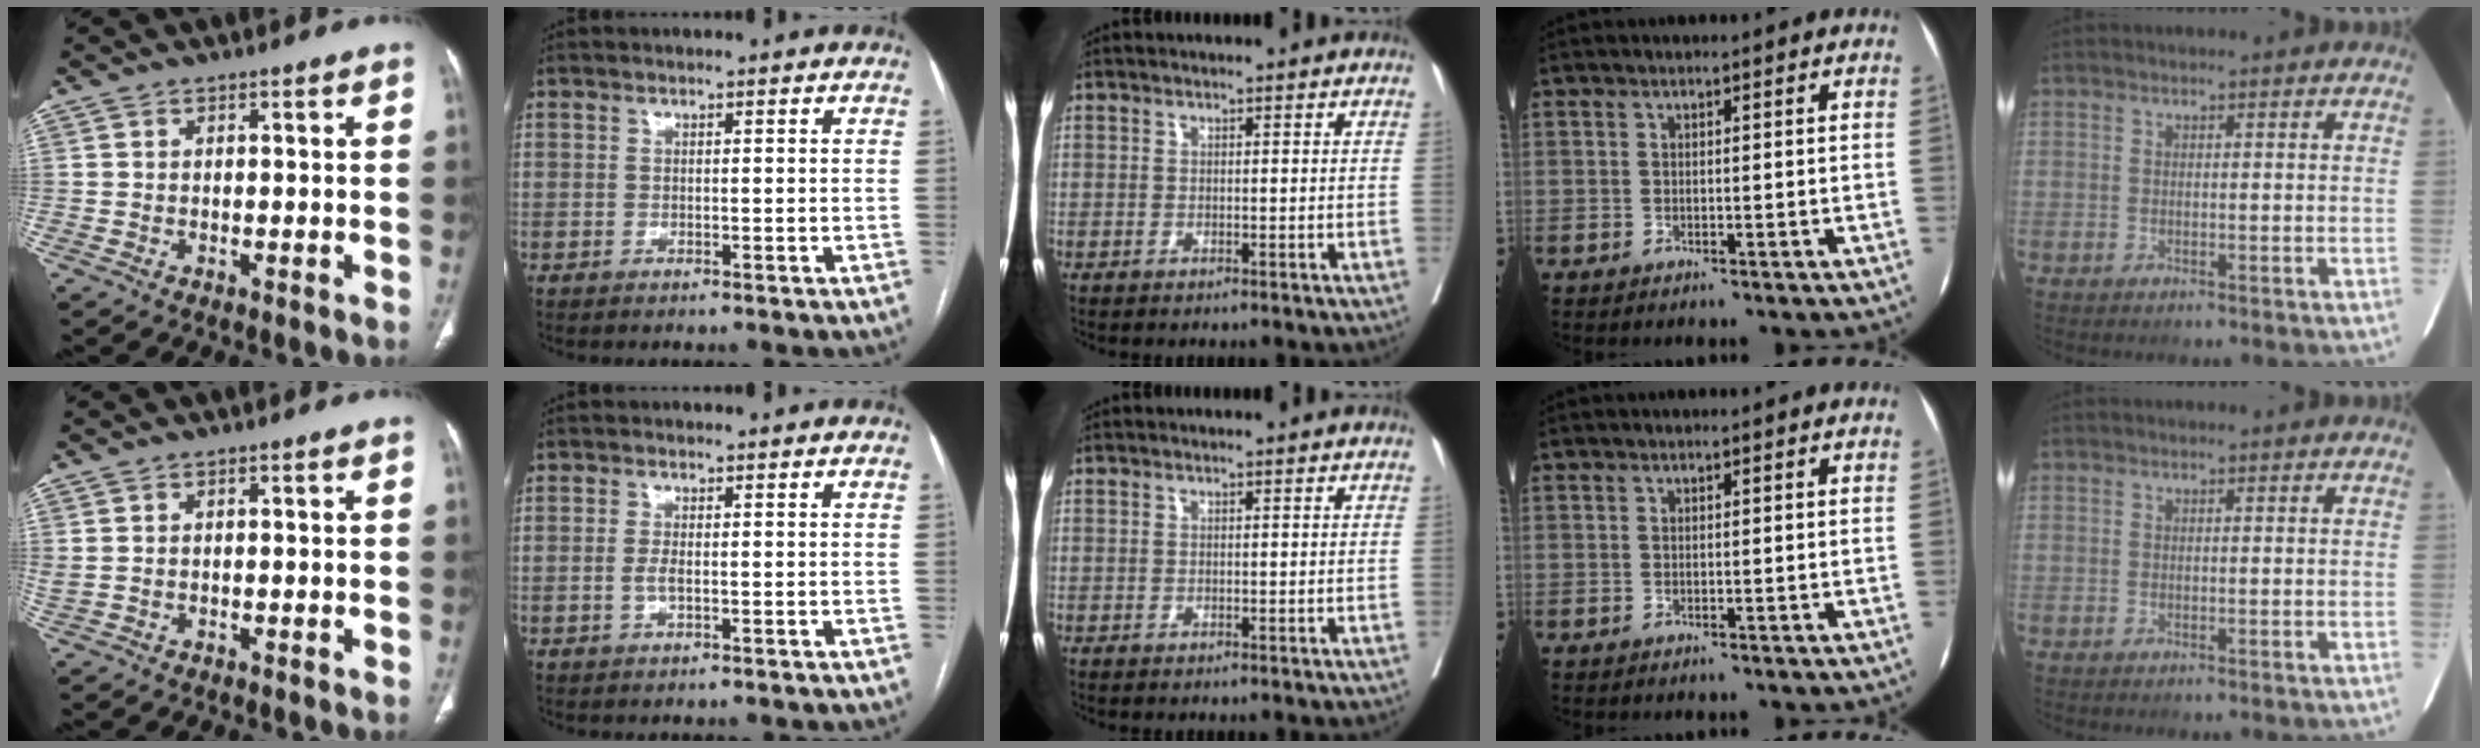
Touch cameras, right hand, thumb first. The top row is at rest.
{"thumb": {"total": 1.0, "force": [0.4, 0.6, 0.7], "torque": [-0.027, 0.002, 0.013]}, "index": {"total": 1.5, "force": [-0.3, 0.4, 1.4], "torque": [-0.029, 0.000, -0.007]}}